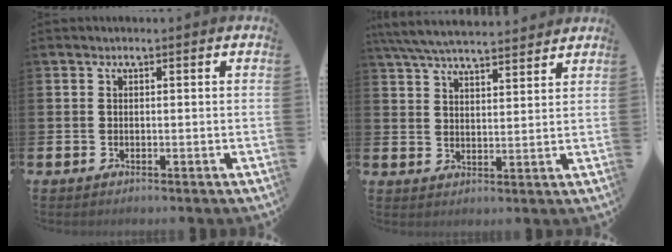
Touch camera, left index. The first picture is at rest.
{"total": 6.5, "force": [6.2, 0.6, 1.6], "torque": [-0.054, -0.029, 0.113]}